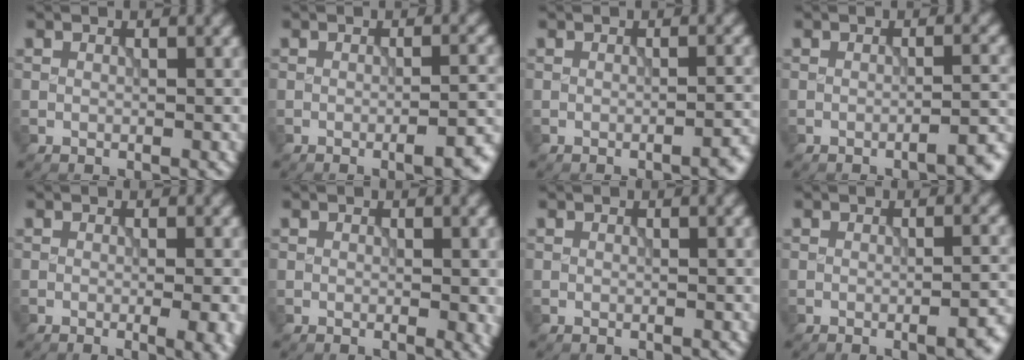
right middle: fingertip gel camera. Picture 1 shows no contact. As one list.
[{"total": 4.4, "force": [-2.1, 1.1, 3.7], "torque": [-0.044, 0.002, -0.028]}, {"total": 1.8, "force": [-1.1, 0.4, 1.4], "torque": [-0.012, 0.005, -0.020]}, {"total": 3.0, "force": [-2.0, 0.6, 2.1], "torque": [-0.019, 0.009, -0.035]}, {"total": 4.6, "force": [-0.9, 1.9, 4.1], "torque": [-0.030, -0.001, -0.007]}, {"total": 1.0, "force": [-0.1, 0.2, 1.0], "torque": [-0.011, -0.006, -0.003]}, {"total": 0.0}, {"total": 3.4, "force": [-1.6, 0.9, 2.9], "torque": [-0.034, 0.002, -0.023]}]